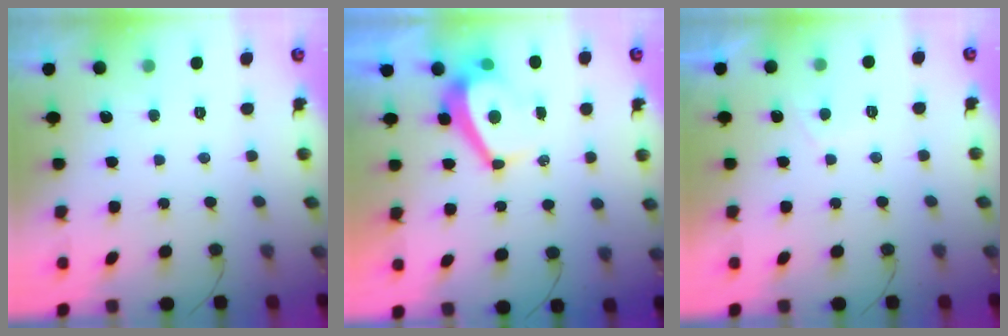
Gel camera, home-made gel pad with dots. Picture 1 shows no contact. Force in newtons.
{"total": 5.1, "press": 5.1, "slide": 0.5}
{"total": 2.8, "press": 2.7, "slide": 0.8}